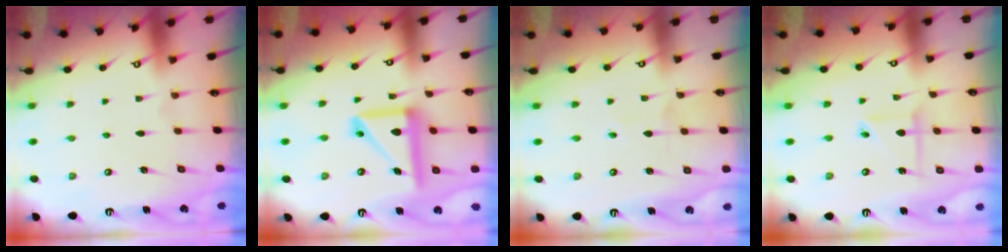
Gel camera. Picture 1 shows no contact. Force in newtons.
{"total": 14.2, "press": 14.0, "slide": 2.0}
{"total": 2.8, "press": 2.6, "slide": 0.9}
{"total": 4.5, "press": 4.4, "slide": 0.4}